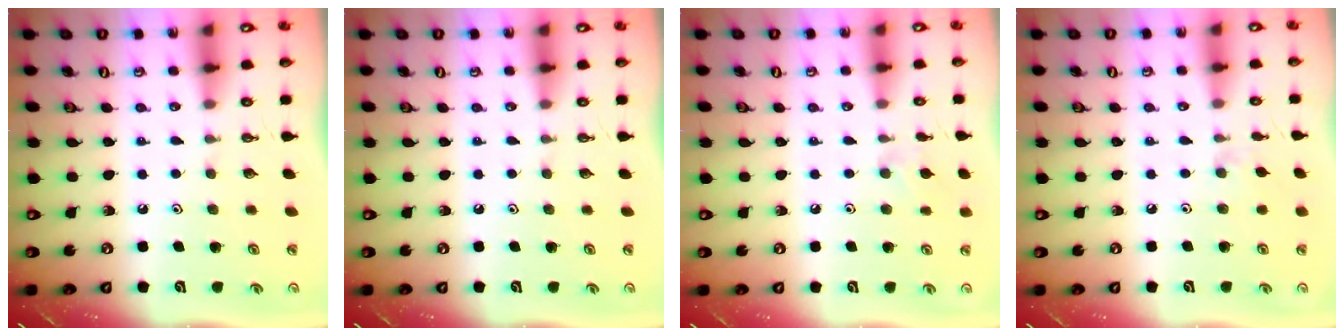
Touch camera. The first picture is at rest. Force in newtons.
{"total": 0.0}
{"total": 7.2, "press": 7.2, "slide": 0.8}
{"total": 2.9, "press": 2.9, "slide": 0.5}